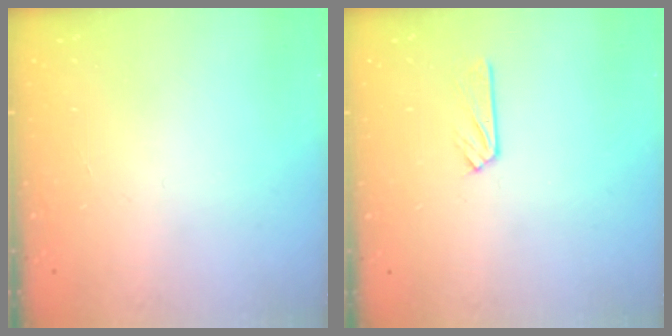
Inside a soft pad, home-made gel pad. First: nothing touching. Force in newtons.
{"total": 3.0, "press": 3.0, "slide": 0.4}